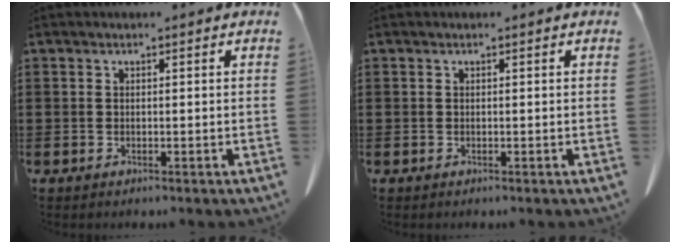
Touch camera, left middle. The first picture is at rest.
{"total": 0.0}